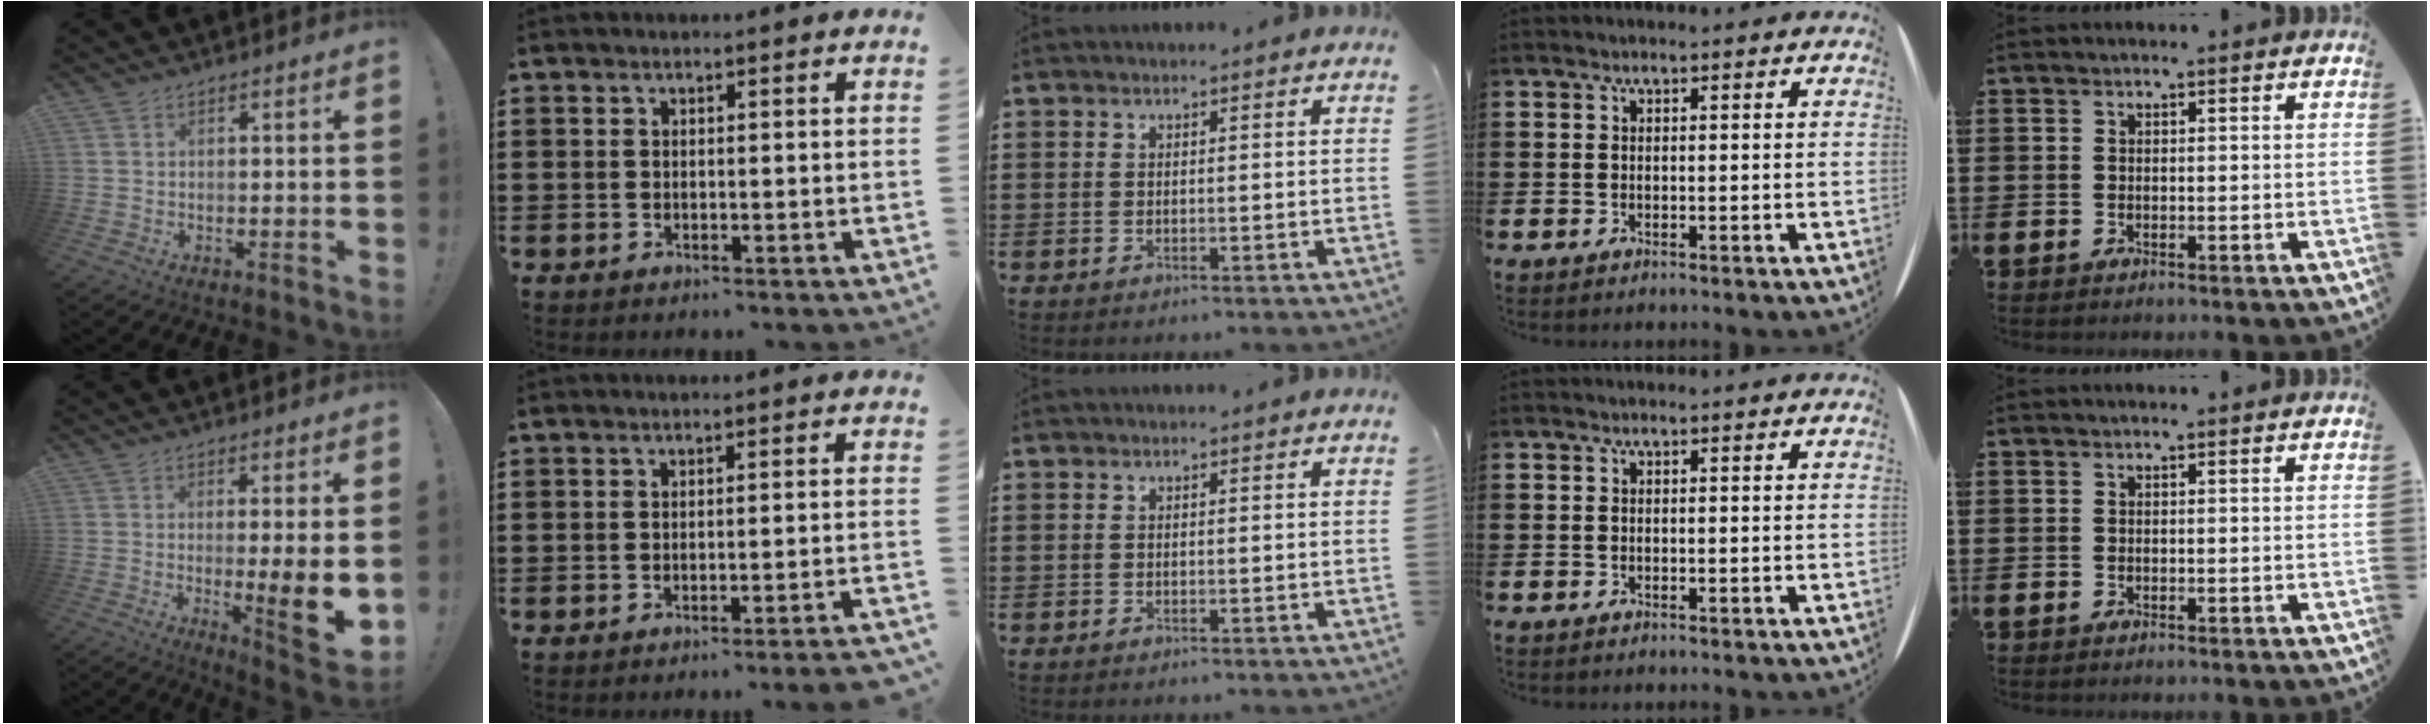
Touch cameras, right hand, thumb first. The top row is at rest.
{"thumb": {"total": 10.3, "force": [-0.6, 0.8, 10.2], "torque": [-0.130, -0.020, -0.007]}, "index": {"total": 1.9, "force": [-1.6, -0.5, 1.0], "torque": [-0.017, -0.001, -0.031]}}